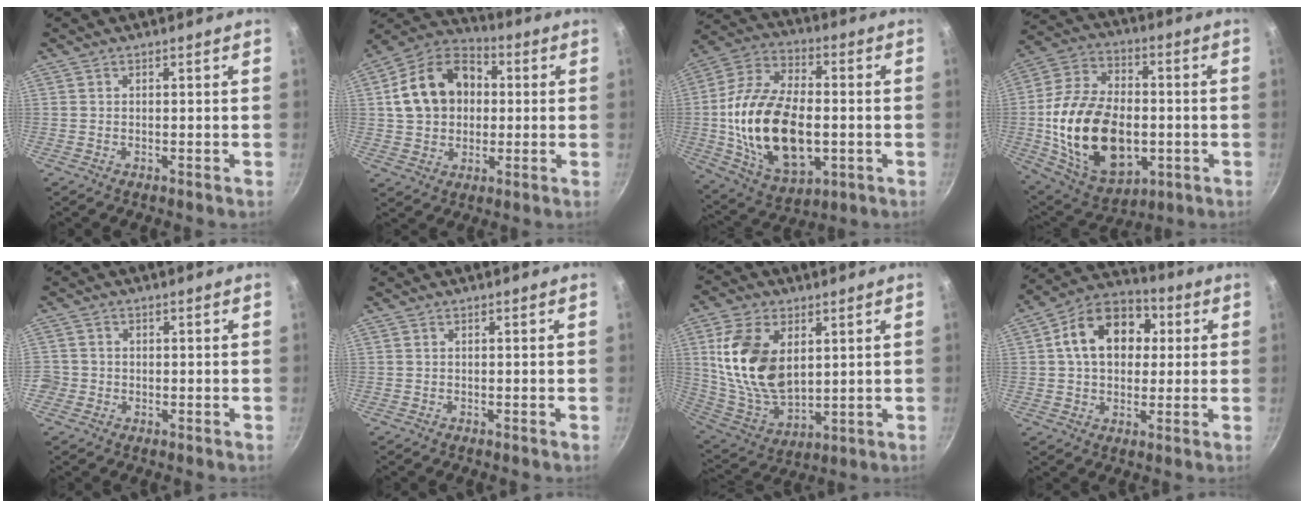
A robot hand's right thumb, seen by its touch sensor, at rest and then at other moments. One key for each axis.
{"total": 16.5, "fx": 2.1, "fy": 12.7, "fz": 10.2, "tx": -0.151, "ty": 0.031, "tz": 0.025}
{"total": 24.0, "fx": -2.3, "fy": 13.9, "fz": 19.4, "tx": -0.353, "ty": 0.018, "tz": -0.033}
{"total": 23.4, "fx": -2.9, "fy": 14.9, "fz": 17.8, "tx": -0.308, "ty": 0.016, "tz": -0.036}
{"total": 3.1, "fx": -0.9, "fy": 2.8, "fz": 0.9, "tx": -0.009, "ty": 0.011, "tz": -0.017}
{"total": 0.0}
{"total": 17.8, "fx": 4.3, "fy": 11.0, "fz": 13.3, "tx": -0.238, "ty": -0.028, "tz": 0.097}
{"total": 15.0, "fx": 2.8, "fy": 10.9, "fz": 9.9, "tx": -0.126, "ty": 0.025, "tz": 0.027}